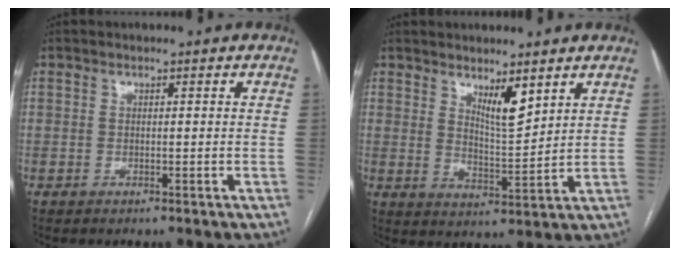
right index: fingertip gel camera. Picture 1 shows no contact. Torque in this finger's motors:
{"motor_torque": [0.24, 0.24, 0.13, 0.08]}